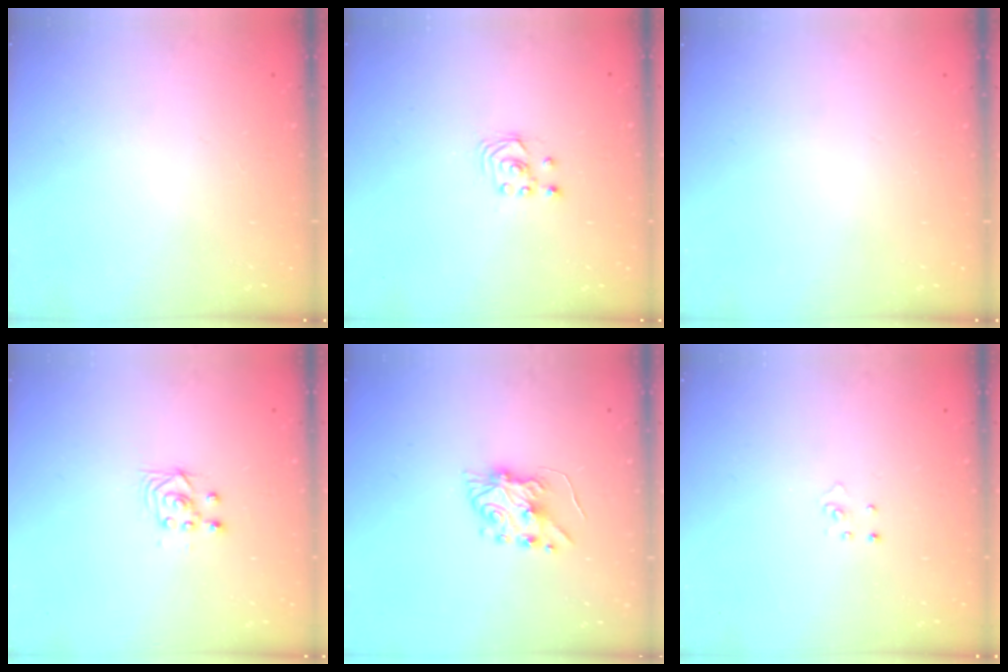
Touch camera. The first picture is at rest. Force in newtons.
{"total": 1.8, "press": 1.8, "slide": 0.2}
{"total": 0.0}
{"total": 3.5, "press": 3.2, "slide": 1.3}
{"total": 6.6, "press": 6.6, "slide": 0.7}
{"total": 3.0, "press": 2.9, "slide": 0.3}